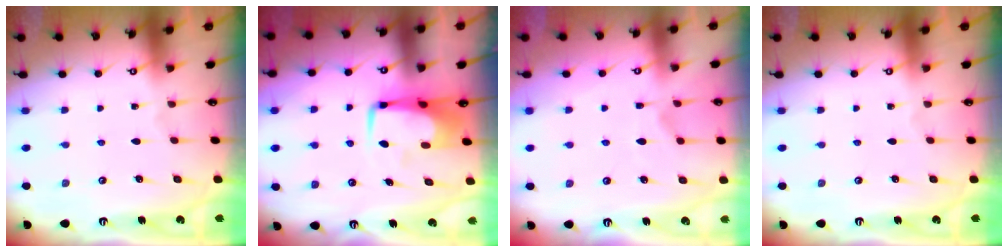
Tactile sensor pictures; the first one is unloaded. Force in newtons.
{"total": 7.1, "press": 7.1, "slide": 0.7}
{"total": 2.0, "press": 1.5, "slide": 1.3}
{"total": 0.0}